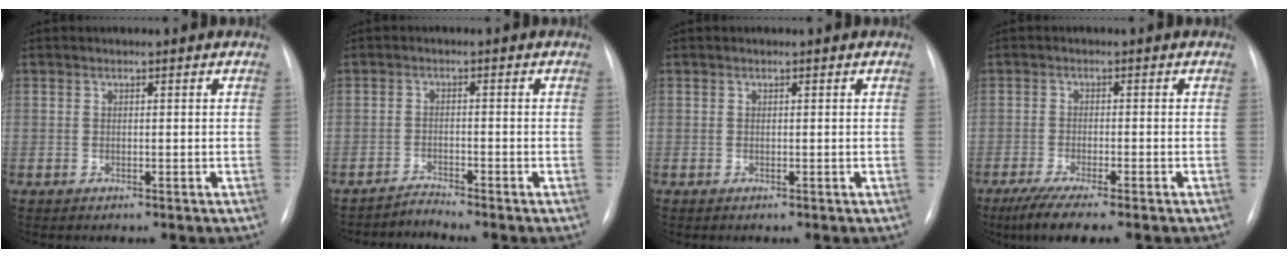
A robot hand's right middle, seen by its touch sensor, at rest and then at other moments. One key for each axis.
{"total": 2.4, "fx": -2.0, "fy": -0.9, "fz": -0.8, "tx": 0.015, "ty": -0.017, "tz": -0.035}
{"total": 0.0}
{"total": 7.2, "fx": -5.5, "fy": 0.1, "fz": 4.7, "tx": -0.078, "ty": -0.019, "tz": -0.086}